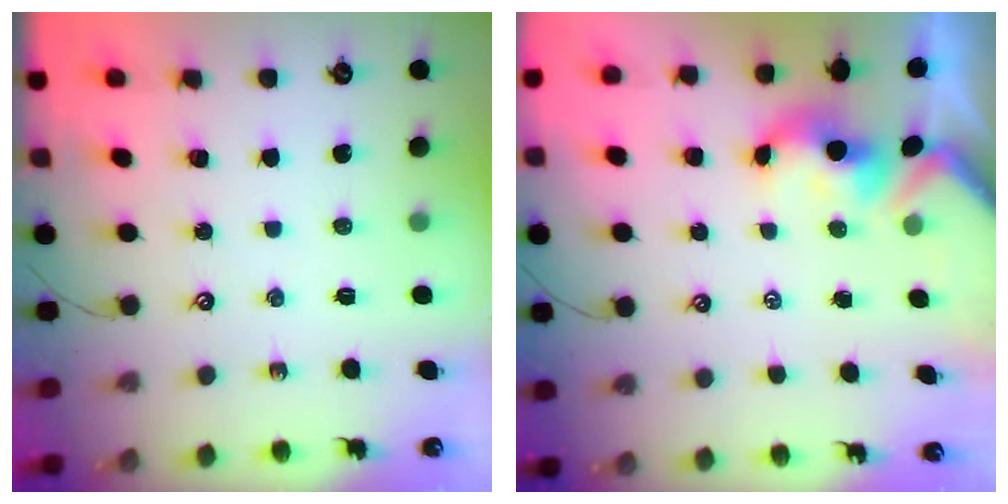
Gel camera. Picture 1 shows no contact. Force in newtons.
{"total": 1.8, "press": 1.6, "slide": 0.8}